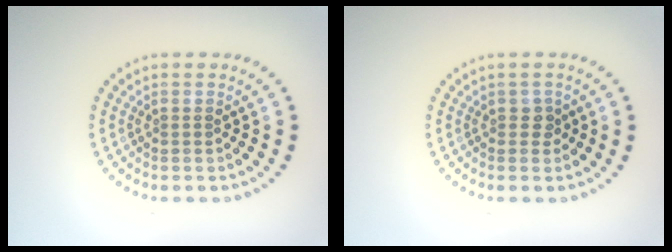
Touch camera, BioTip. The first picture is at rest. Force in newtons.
{"total": 0.9, "press": 0.8, "slide": 0.4}